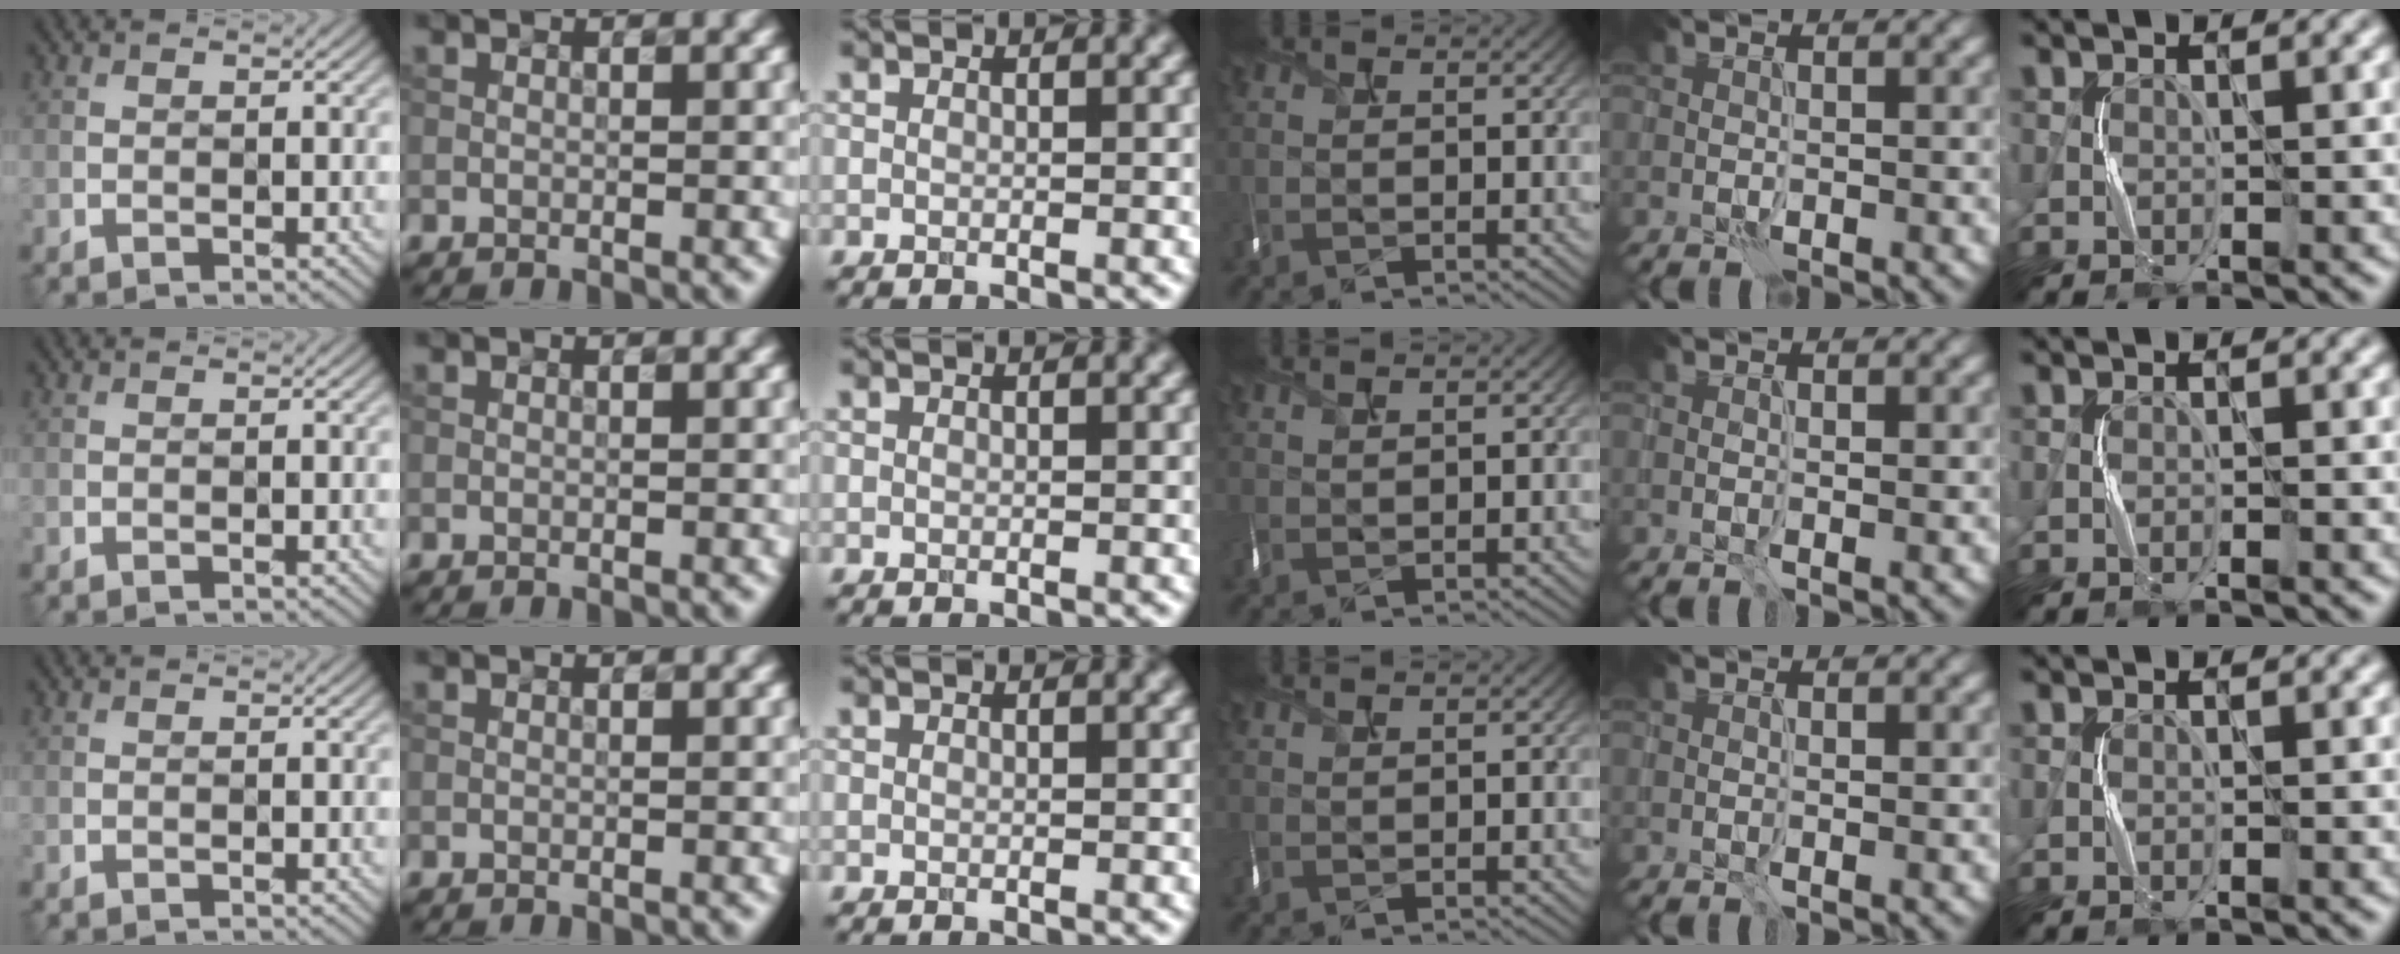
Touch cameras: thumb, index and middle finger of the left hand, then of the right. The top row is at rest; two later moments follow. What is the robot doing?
{"motion": "shake", "object": "box of matches"}